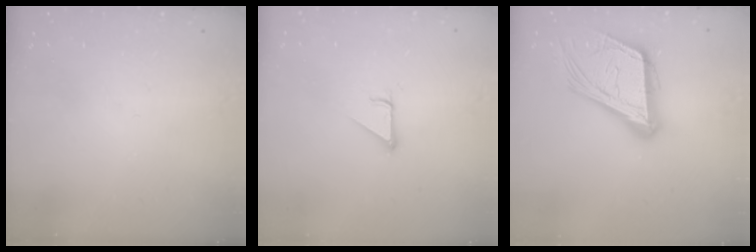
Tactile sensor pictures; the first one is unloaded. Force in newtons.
{"total": 2.8, "press": 2.8, "slide": 0.1}
{"total": 21.2, "press": 20.8, "slide": 4.3}